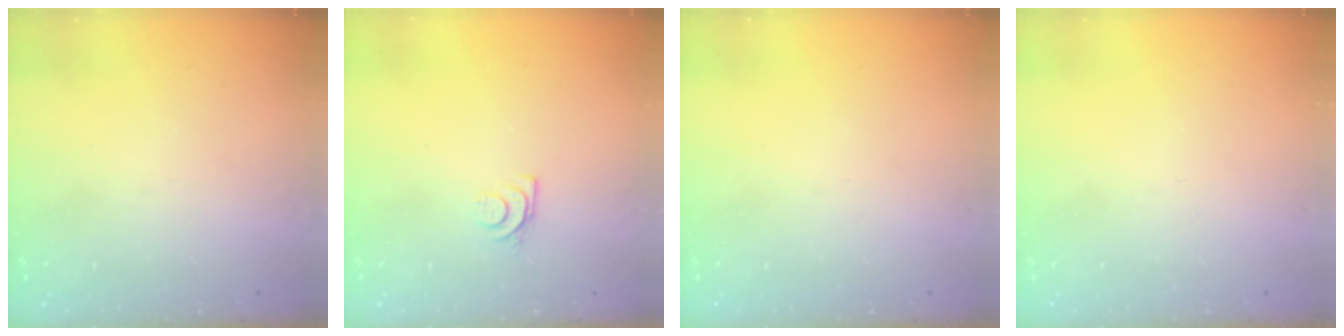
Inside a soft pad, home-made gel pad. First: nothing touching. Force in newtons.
{"total": 6.5, "press": 6.5, "slide": 0.7}
{"total": 0.0}
{"total": 0.0}